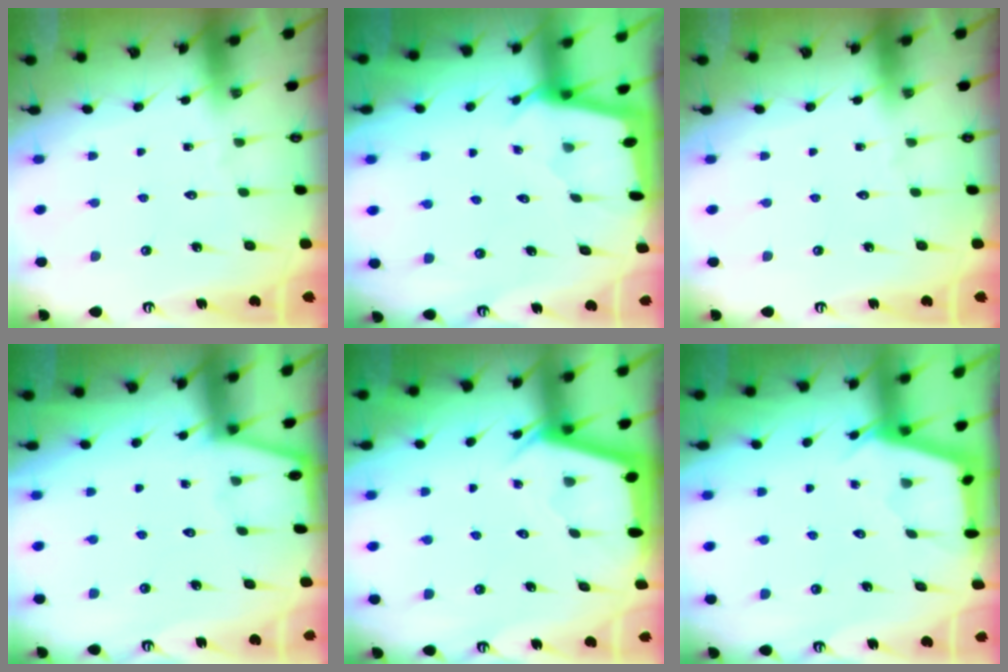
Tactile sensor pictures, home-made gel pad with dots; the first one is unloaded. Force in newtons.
{"total": 1.9, "press": 1.9, "slide": 0.1}
{"total": 0.0}
{"total": 1.8, "press": 1.8, "slide": 0.1}
{"total": 2.8, "press": 2.8, "slide": 0.4}
{"total": 2.9, "press": 2.9, "slide": 0.3}